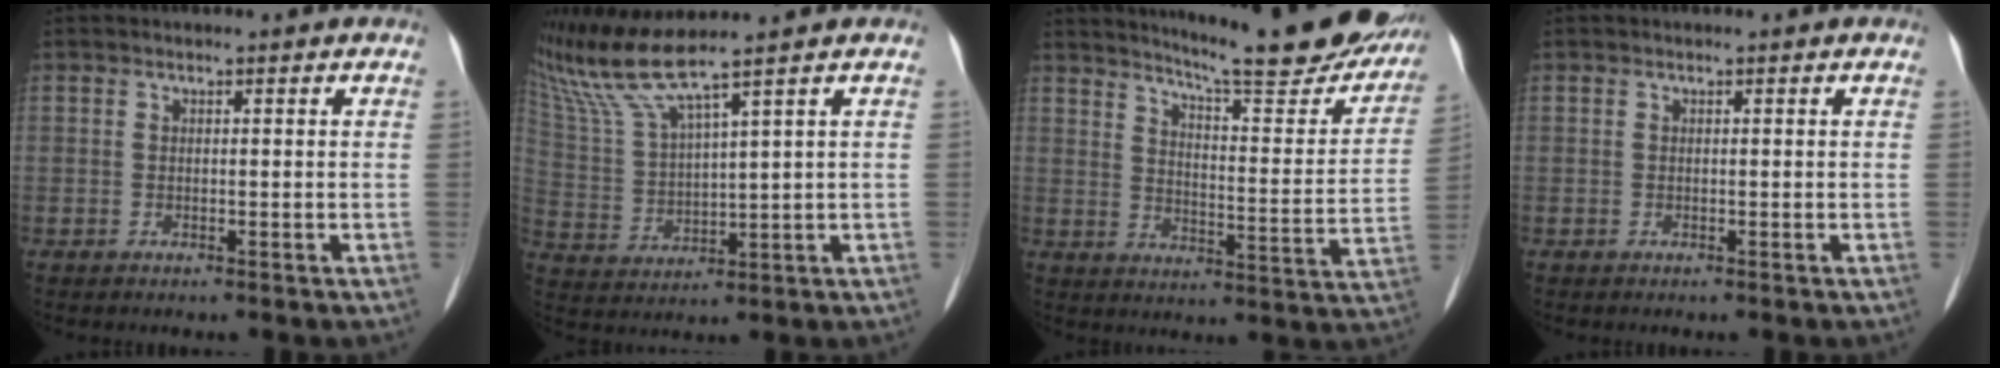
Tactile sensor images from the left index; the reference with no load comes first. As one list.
[{"total": 8.1, "force": [6.9, -1.6, 4.0], "torque": [-0.096, -0.004, 0.148]}, {"total": 20.3, "force": [18.0, 2.5, 9.1], "torque": [-0.122, -0.046, 0.228]}, {"total": 0.0}]